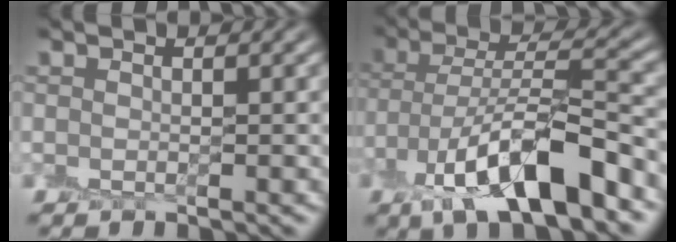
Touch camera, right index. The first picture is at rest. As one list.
[{"total": 10.2, "force": [-5.3, 3.6, 7.9], "torque": [-0.141, 0.007, -0.096]}]